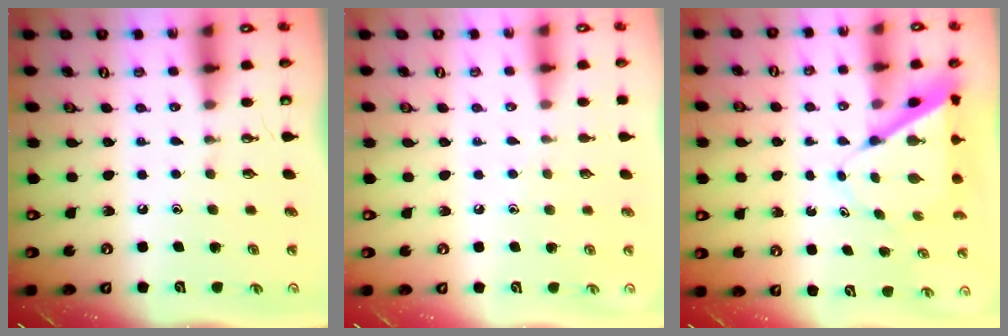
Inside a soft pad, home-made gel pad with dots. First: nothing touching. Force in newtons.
{"total": 3.8, "press": 3.8, "slide": 0.3}
{"total": 7.6, "press": 7.5, "slide": 0.5}